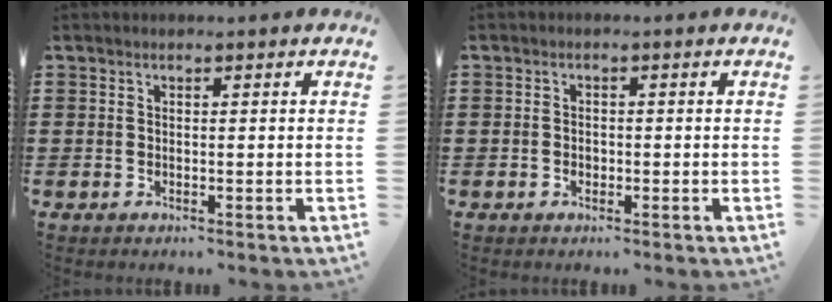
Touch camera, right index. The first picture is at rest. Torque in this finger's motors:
{"motor_torque": [-0.68, 1.46, -0.07, -0.01]}